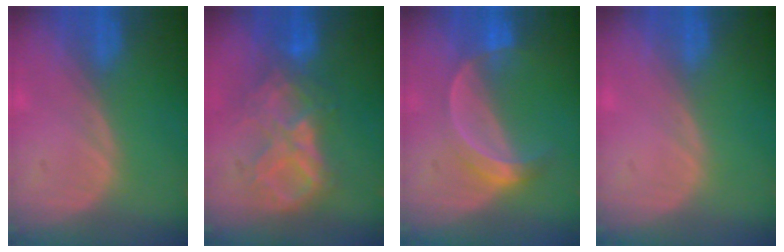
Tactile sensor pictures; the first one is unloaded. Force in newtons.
{"total": 8.6, "press": 7.7, "slide": 3.8}
{"total": 5.1, "press": 4.7, "slide": 2.0}
{"total": 0.0}